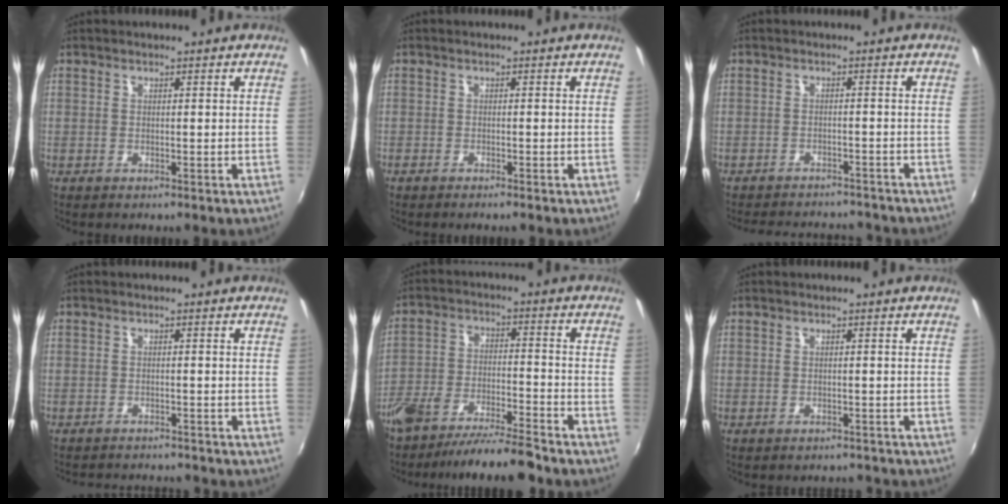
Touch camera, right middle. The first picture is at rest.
{"total": 1.0, "force": [-0.9, 0.2, 0.4], "torque": [-0.013, -0.002, -0.020]}
{"total": 12.4, "force": [-11.1, 3.8, 4.2], "torque": [-0.094, -0.003, -0.148]}
{"total": 5.8, "force": [-5.5, 1.2, 1.4], "torque": [-0.039, -0.010, -0.079]}
{"total": 11.9, "force": [-10.2, 1.6, 5.9], "torque": [-0.123, -0.012, -0.175]}
{"total": 3.4, "force": [-3.0, 1.3, 0.7], "torque": [-0.010, -0.008, -0.035]}